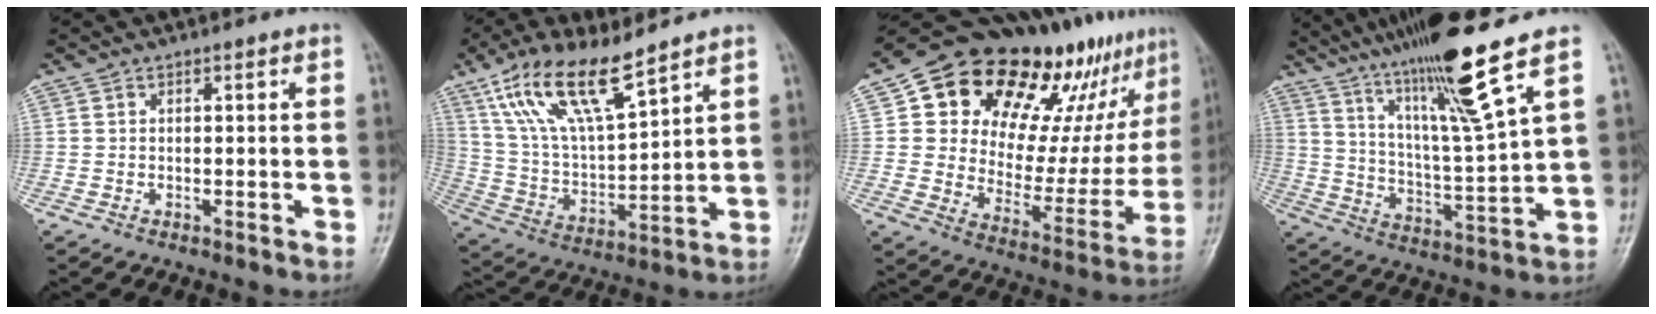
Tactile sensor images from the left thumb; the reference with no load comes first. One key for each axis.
{"total": 16.1, "fx": 10.6, "fy": 4.8, "fz": 11.1, "tx": -0.195, "ty": -0.043, "tz": 0.217}
{"total": 28.1, "fx": 17.3, "fy": 13.6, "fz": 17.5, "tx": -0.204, "ty": -0.040, "tz": 0.265}
{"total": 17.6, "fx": 11.7, "fy": 0.0, "fz": 13.1, "tx": -0.219, "ty": -0.062, "tz": 0.209}